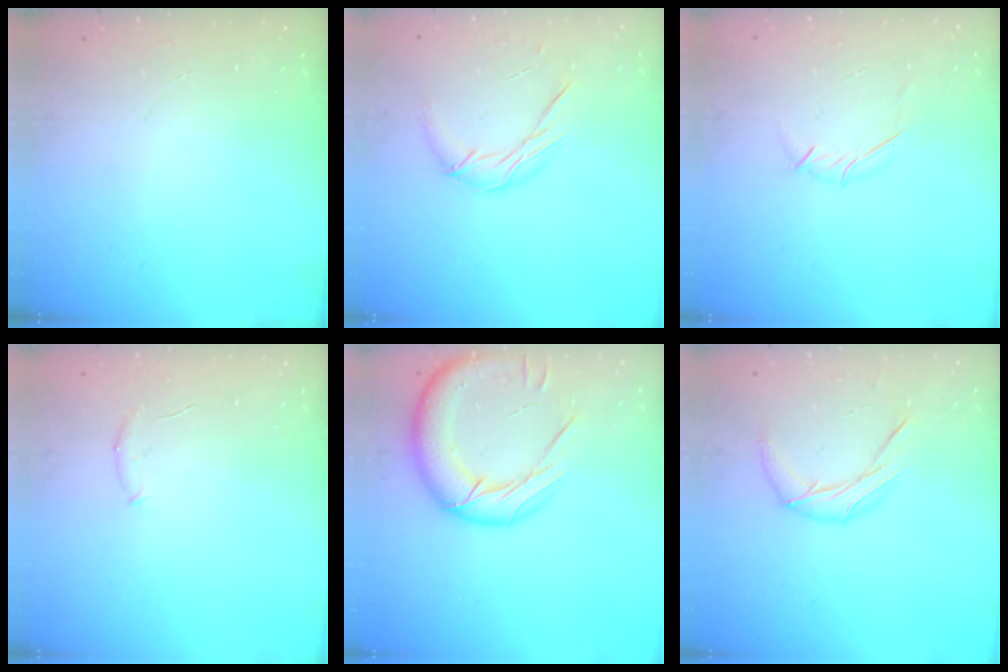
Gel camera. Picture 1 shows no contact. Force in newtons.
{"total": 7.9, "press": 7.9, "slide": 0.2}
{"total": 3.8, "press": 3.7, "slide": 1.0}
{"total": 5.5, "press": 5.4, "slide": 1.3}
{"total": 18.6, "press": 18.2, "slide": 3.5}
{"total": 8.4, "press": 8.4, "slide": 0.3}